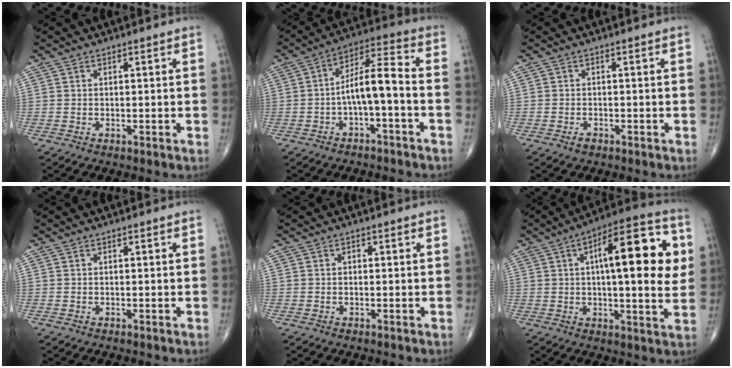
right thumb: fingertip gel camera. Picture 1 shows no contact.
{"total": 9.2, "force": [-2.2, 2.0, 8.7], "torque": [-0.158, 0.054, -0.037]}
{"total": 1.1, "force": [-0.7, 0.6, 0.5], "torque": [-0.008, 0.001, -0.013]}
{"total": 0.0}
{"total": 0.6, "force": [0.0, 0.4, 0.4], "torque": [-0.005, 0.001, 0.000]}
{"total": 20.9, "force": [4.4, 6.7, 19.3], "torque": [-0.251, 0.008, 0.052]}